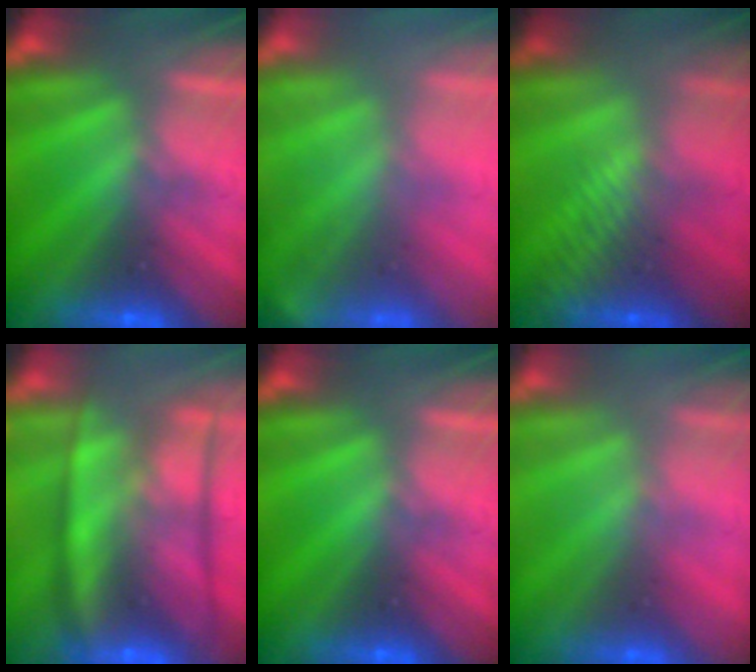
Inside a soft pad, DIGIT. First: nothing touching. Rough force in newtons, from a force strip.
{"total": 1.6}
{"total": 2.9}
{"total": 7.3}
{"total": 0.0}
{"total": 2.9}